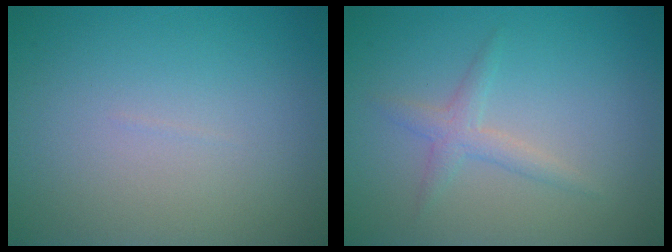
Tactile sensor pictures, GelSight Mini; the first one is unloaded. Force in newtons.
{"total": 1.8, "press": 1.8, "slide": 0.1}